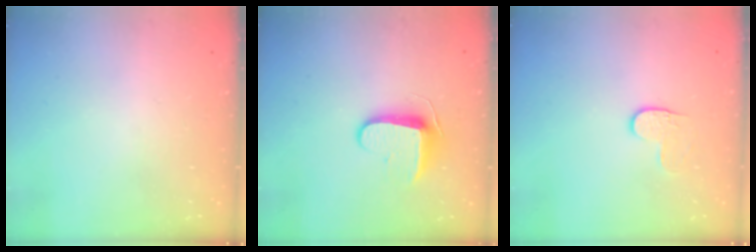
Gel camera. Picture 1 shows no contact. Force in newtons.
{"total": 9.0, "press": 9.0, "slide": 0.7}
{"total": 3.4, "press": 3.4, "slide": 0.3}